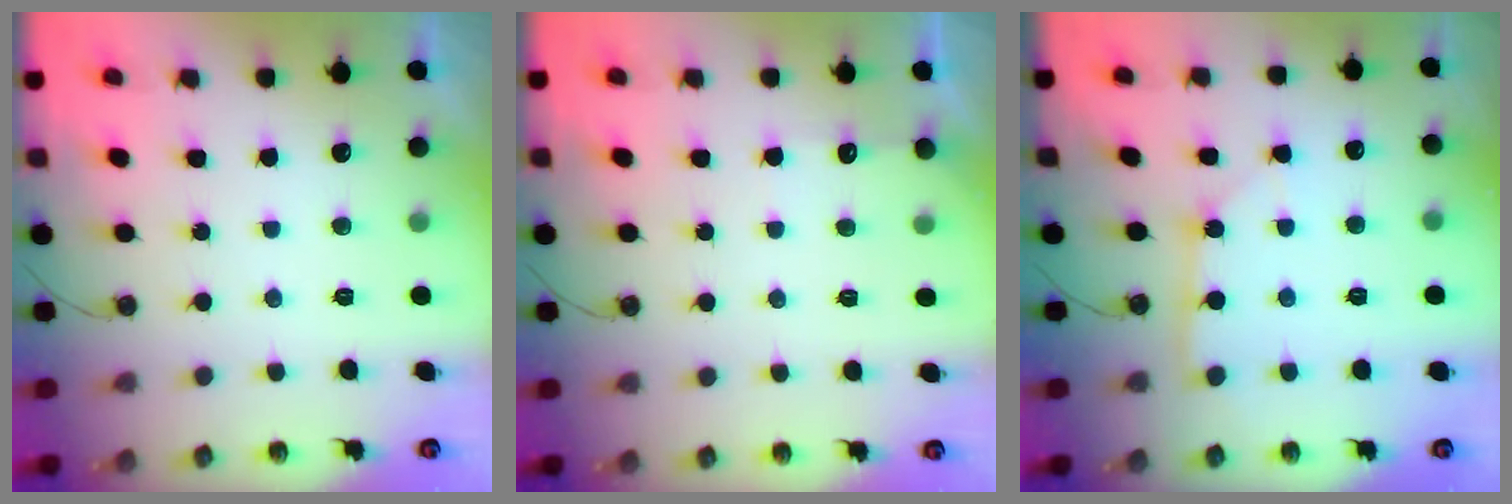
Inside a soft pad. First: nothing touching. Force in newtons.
{"total": 4.8, "press": 4.8, "slide": 0.5}
{"total": 2.9, "press": 2.9, "slide": 0.1}